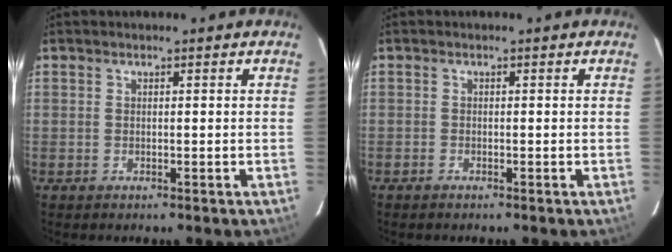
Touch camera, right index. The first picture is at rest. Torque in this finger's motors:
{"motor_torque": [0.09, -0.01, -0.03, 0.00]}